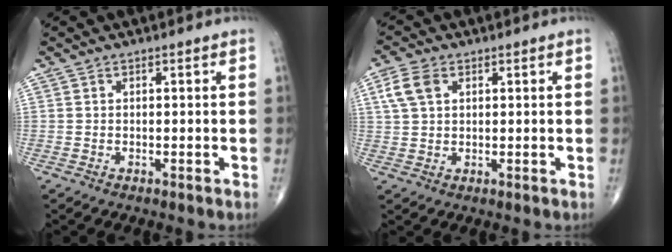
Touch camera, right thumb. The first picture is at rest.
{"total": 5.4, "force": [2.0, 3.4, 3.7], "torque": [-0.079, 0.008, 0.042]}